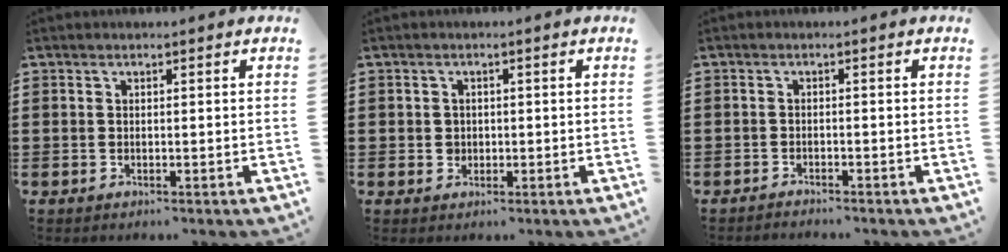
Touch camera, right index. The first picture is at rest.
{"total": 1.5, "force": [0.0, 1.4, 0.4], "torque": [-0.011, 0.006, -0.002]}
{"total": 1.1, "force": [-1.1, 0.1, -0.1], "torque": [-0.001, 0.004, -0.025]}